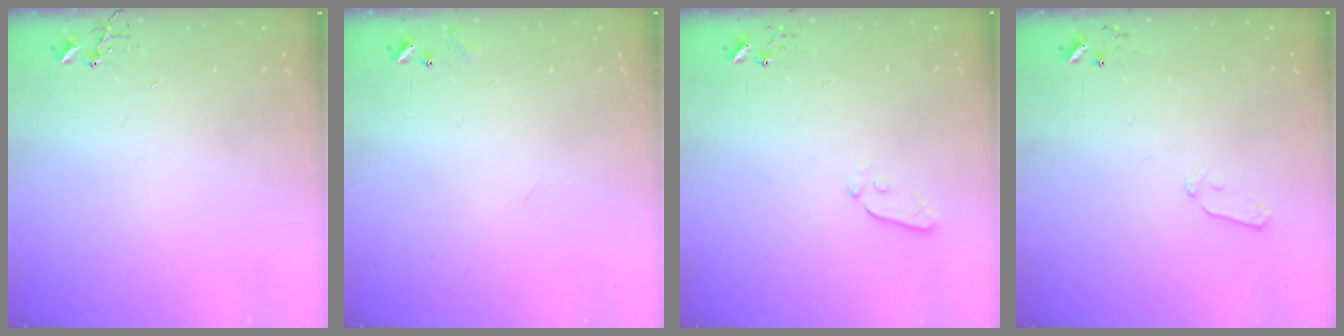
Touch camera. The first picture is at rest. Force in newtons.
{"total": 6.9, "press": 6.9, "slide": 0.4}
{"total": 3.9, "press": 3.8, "slide": 0.8}
{"total": 6.0, "press": 5.9, "slide": 1.0}